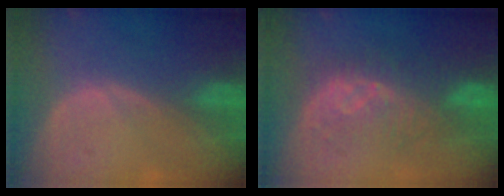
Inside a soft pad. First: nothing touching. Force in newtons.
{"total": 7.8, "press": 7.7, "slide": 1.1}